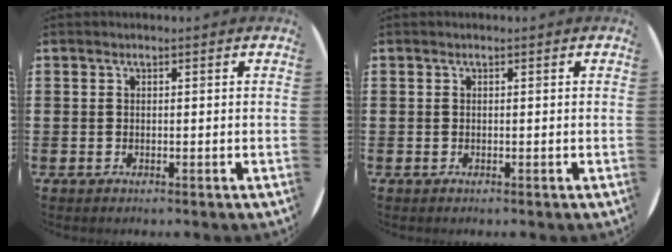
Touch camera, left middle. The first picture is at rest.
{"total": 0.0}